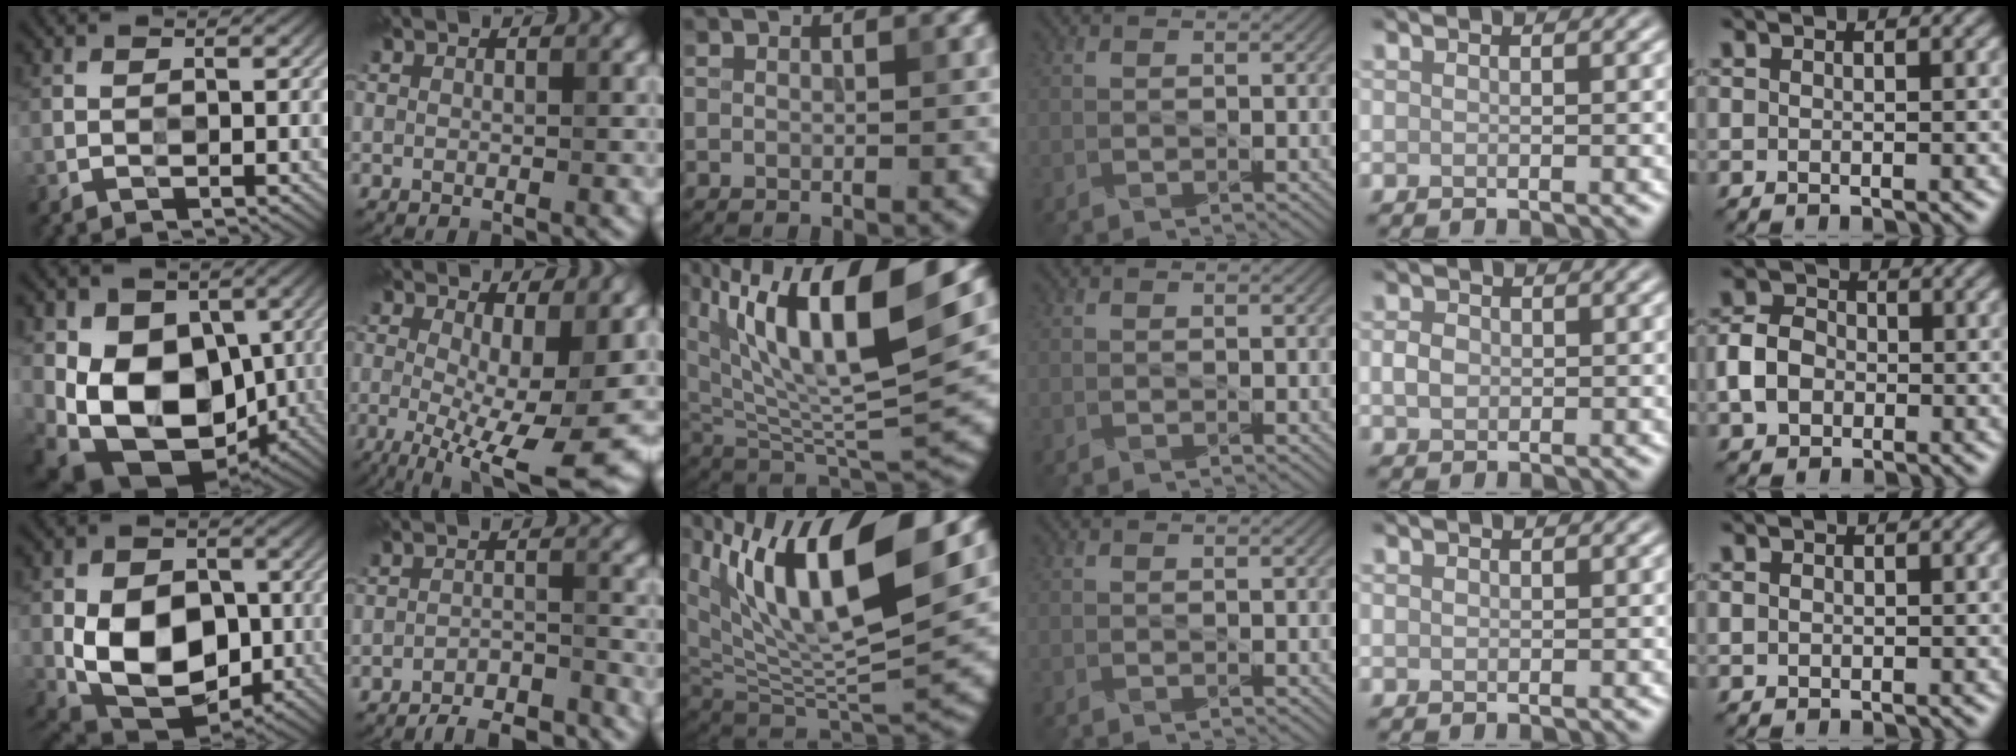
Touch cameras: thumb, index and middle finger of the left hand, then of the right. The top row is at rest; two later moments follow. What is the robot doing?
{"motion": "wipe", "object": "mirror"}